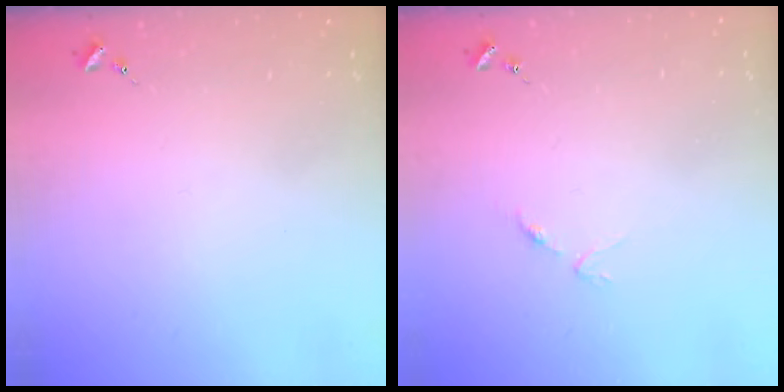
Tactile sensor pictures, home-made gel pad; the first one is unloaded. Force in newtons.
{"total": 3.7, "press": 3.7, "slide": 0.3}